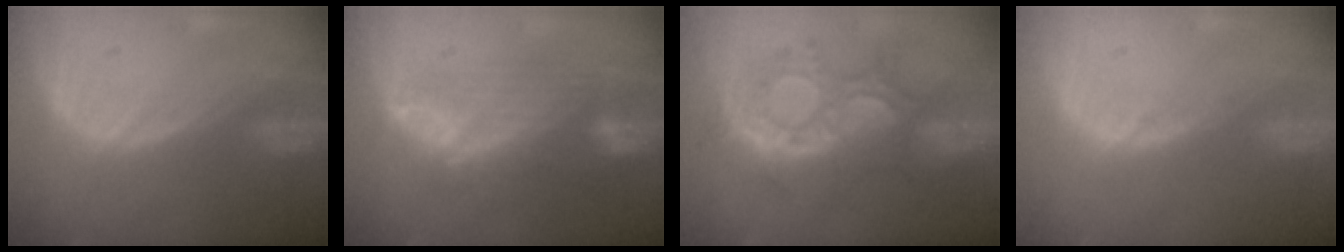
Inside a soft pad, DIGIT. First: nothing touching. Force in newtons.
{"total": 8.7, "press": 7.8, "slide": 3.8}
{"total": 9.4, "press": 9.4, "slide": 1.1}
{"total": 1.0, "press": 0.9, "slide": 0.3}